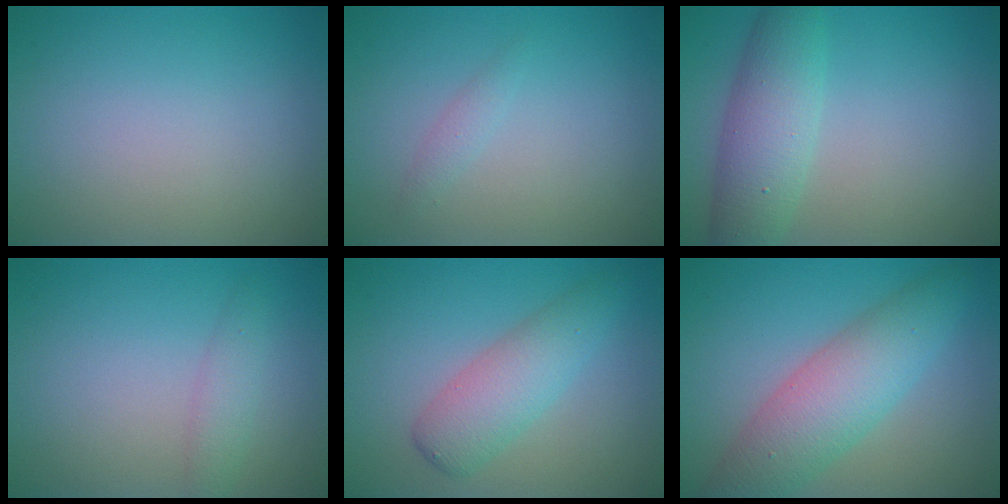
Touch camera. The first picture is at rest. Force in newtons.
{"total": 0.9, "press": 0.9, "slide": 0.1}
{"total": 5.3, "press": 5.3, "slide": 0.1}
{"total": 1.7, "press": 1.7, "slide": 0.1}
{"total": 4.1, "press": 4.1, "slide": 0.0}
{"total": 6.5, "press": 6.5, "slide": 0.2}